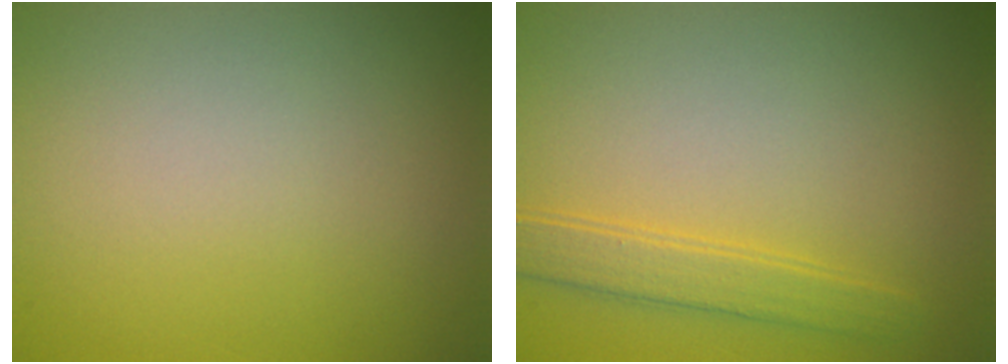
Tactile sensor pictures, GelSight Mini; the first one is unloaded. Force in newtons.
{"total": 2.5, "press": 2.5, "slide": 0.1}